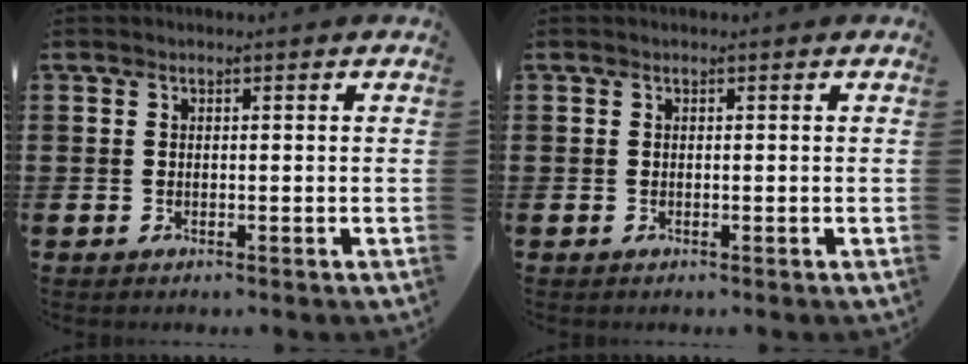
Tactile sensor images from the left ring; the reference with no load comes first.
{"total": 0.0}